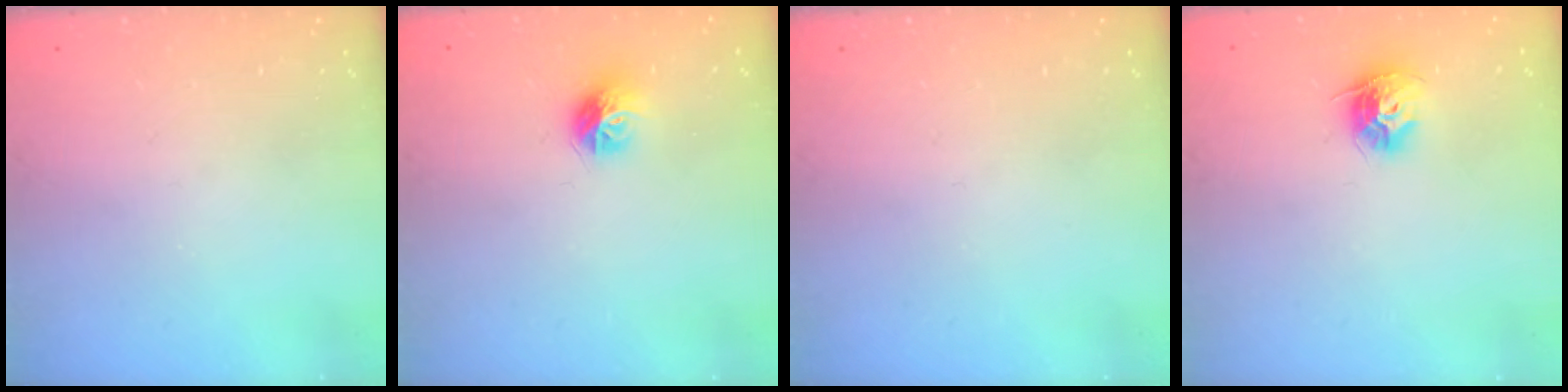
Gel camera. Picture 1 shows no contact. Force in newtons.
{"total": 8.8, "press": 8.8, "slide": 0.4}
{"total": 0.0}
{"total": 9.9, "press": 9.9, "slide": 0.5}